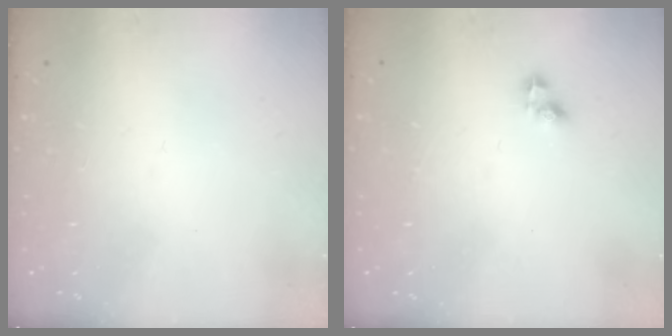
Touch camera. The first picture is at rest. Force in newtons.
{"total": 2.7, "press": 2.7, "slide": 0.4}